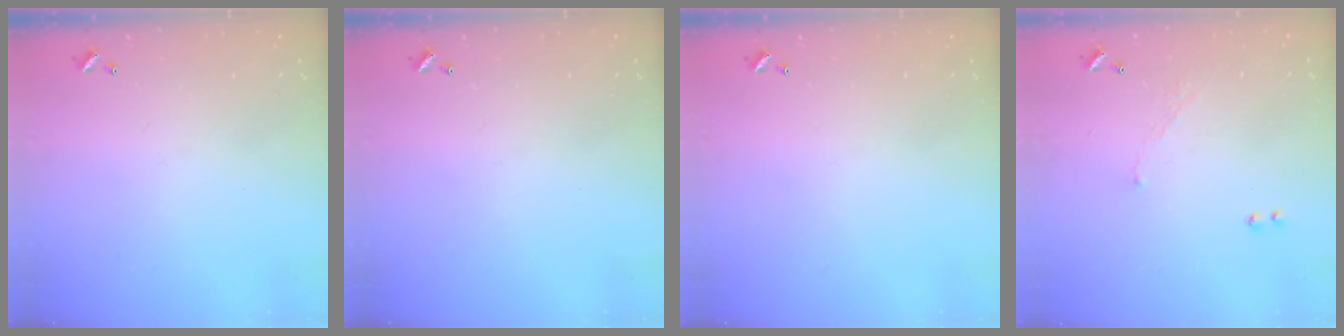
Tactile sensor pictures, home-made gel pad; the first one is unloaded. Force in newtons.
{"total": 0.0}
{"total": 0.0}
{"total": 4.0, "press": 4.0, "slide": 0.7}